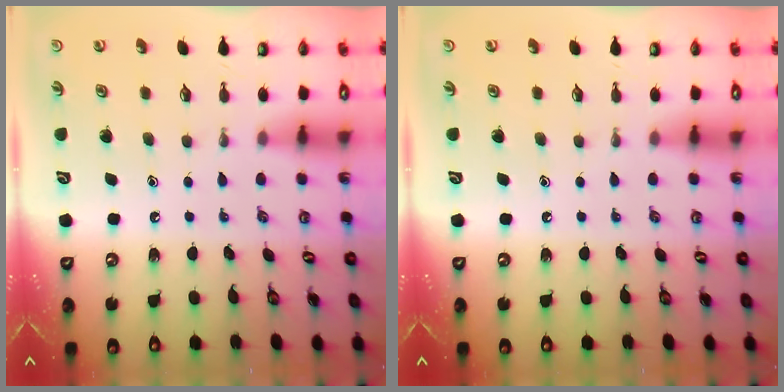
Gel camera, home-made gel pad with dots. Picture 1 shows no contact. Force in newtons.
{"total": 0.0}